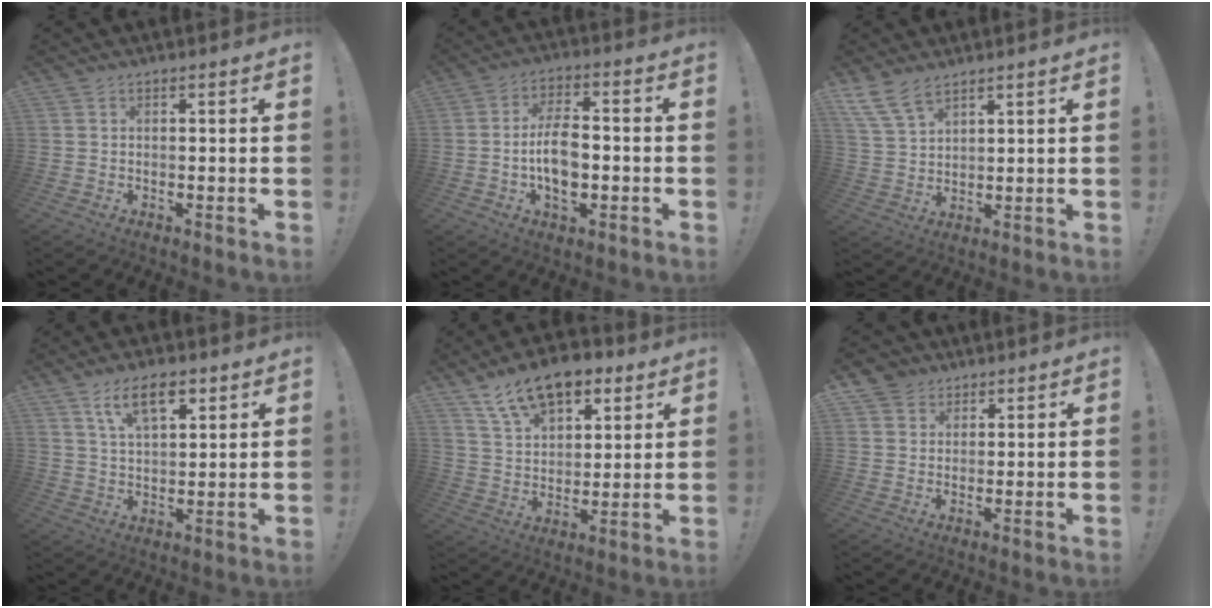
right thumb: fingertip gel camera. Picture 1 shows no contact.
{"total": 10.4, "force": [-2.2, 5.9, 8.3], "torque": [-0.152, 0.005, -0.040]}
{"total": 8.4, "force": [6.4, 3.7, 4.0], "torque": [-0.086, -0.027, 0.128]}
{"total": 10.5, "force": [5.9, 4.9, 7.1], "torque": [-0.125, -0.009, 0.108]}
{"total": 15.6, "force": [10.4, 8.6, 7.8], "torque": [-0.134, -0.060, 0.193]}
{"total": 4.8, "force": [3.1, 3.6, 0.3], "torque": [-0.005, -0.018, 0.060]}